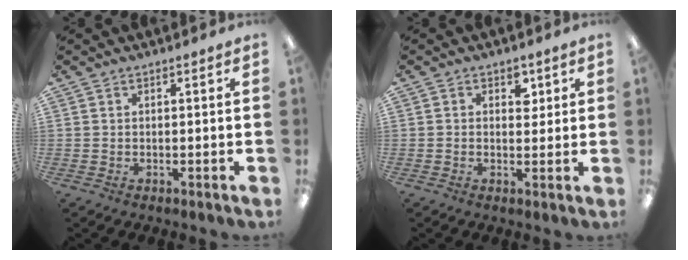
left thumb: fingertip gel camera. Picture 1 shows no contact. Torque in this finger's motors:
{"motor_torque": [0.17, 0.09, 0.87, -0.18, 0.01]}